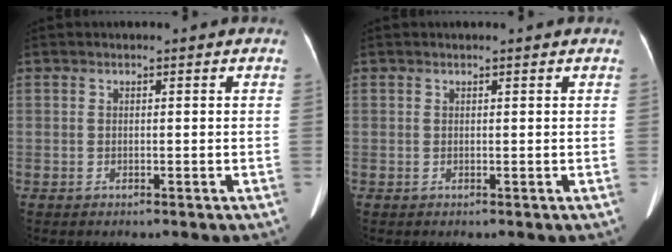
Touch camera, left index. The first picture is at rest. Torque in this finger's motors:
{"motor_torque": [0.02, 0.11, -0.07, -0.09]}